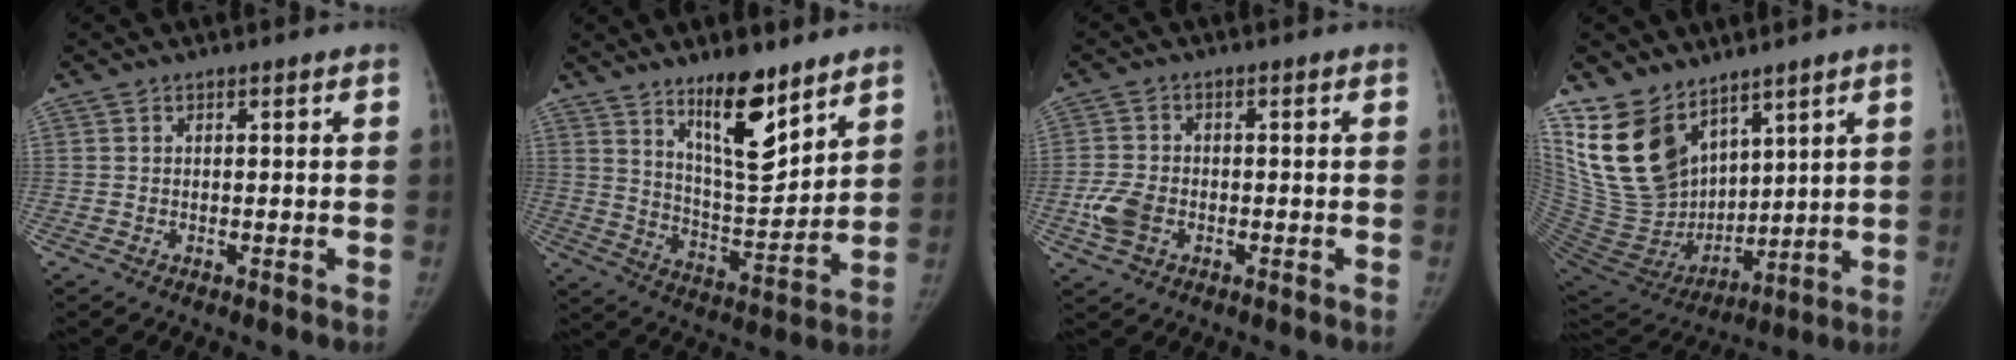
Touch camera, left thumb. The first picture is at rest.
{"total": 13.6, "force": [9.1, 4.2, 9.2], "torque": [-0.118, -0.076, 0.162]}
{"total": 5.7, "force": [-1.9, 4.0, 3.6], "torque": [-0.077, 0.006, -0.037]}
{"total": 17.6, "force": [11.0, 10.5, 8.9], "torque": [-0.137, -0.059, 0.235]}